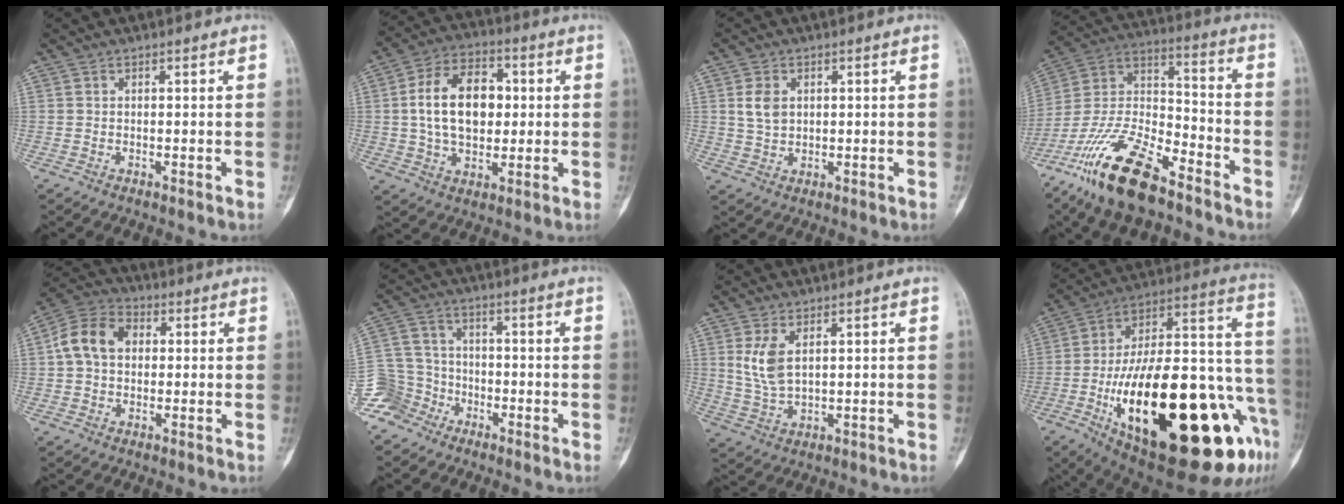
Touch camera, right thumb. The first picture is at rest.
{"total": 14.7, "force": [1.4, 9.6, 11.1], "torque": [-0.167, 0.014, 0.019]}
{"total": 4.5, "force": [1.0, 3.4, 2.8], "torque": [-0.041, -0.002, 0.023]}
{"total": 20.4, "force": [-13.9, 7.4, 12.9], "torque": [-0.260, 0.068, -0.260]}
{"total": 9.8, "force": [1.4, 7.3, 6.4], "torque": [-0.114, 0.026, 0.017]}
{"total": 8.2, "force": [-5.2, 6.3, 0.2], "torque": [0.021, 0.047, -0.111]}
{"total": 6.1, "force": [2.0, 3.1, 4.9], "torque": [-0.098, -0.009, 0.051]}
{"total": 40.7, "force": [-14.1, 15.2, 35.0], "torque": [-0.481, 0.043, -0.209]}